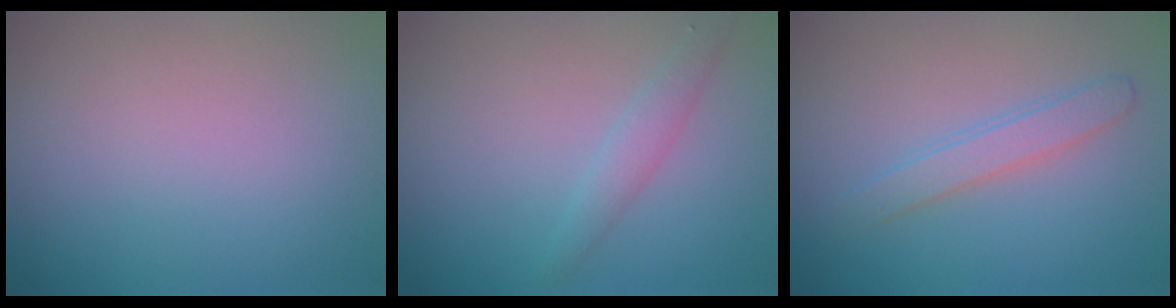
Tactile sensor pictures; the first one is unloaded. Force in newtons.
{"total": 1.6, "press": 1.6, "slide": 0.1}
{"total": 2.1, "press": 2.1, "slide": 0.0}